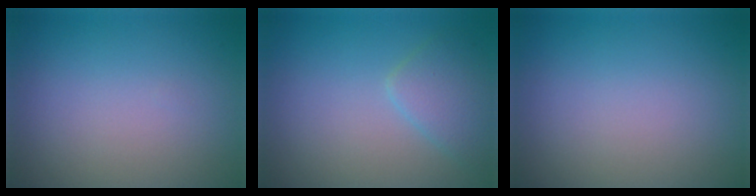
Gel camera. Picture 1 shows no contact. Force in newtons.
{"total": 2.6, "press": 2.6, "slide": 0.1}
{"total": 0.0}